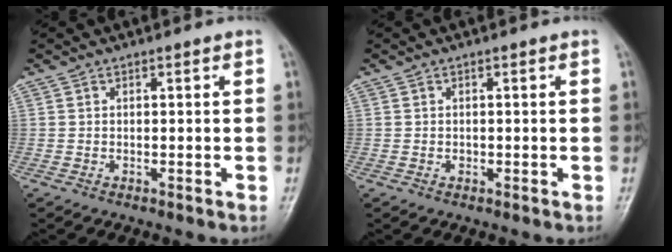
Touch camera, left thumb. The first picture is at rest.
{"total": 0.6, "force": [-0.1, 0.5, 0.3], "torque": [-0.003, 0.000, -0.001]}